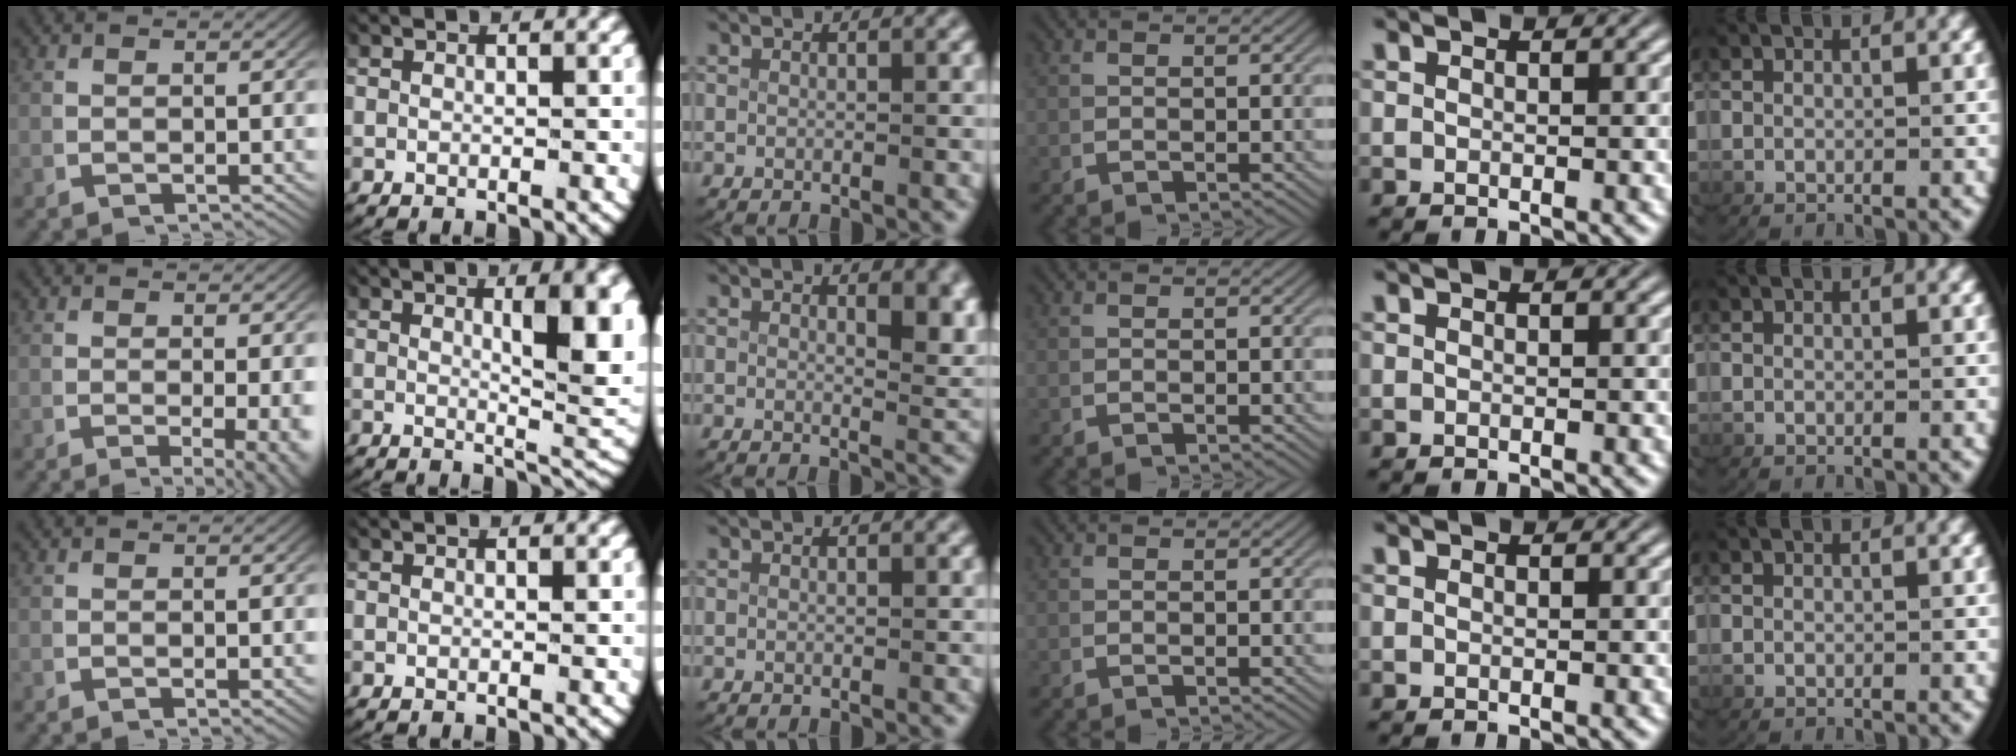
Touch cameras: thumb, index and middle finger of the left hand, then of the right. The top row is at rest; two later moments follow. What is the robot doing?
{"motion": "lift_and_place", "object": "plastic wrap"}